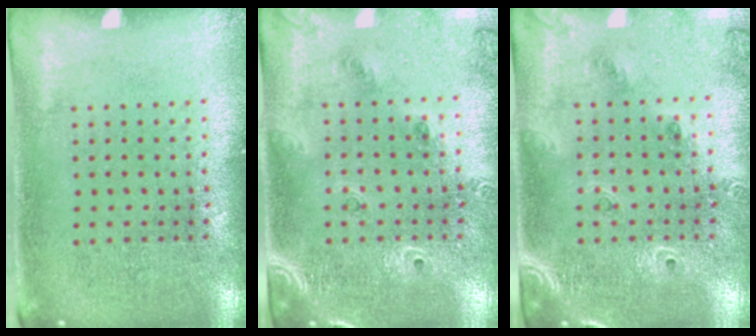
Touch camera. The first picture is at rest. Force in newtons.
{"total": 1.5, "press": 1.4, "slide": 0.5}
{"total": 1.5, "press": 1.4, "slide": 0.5}